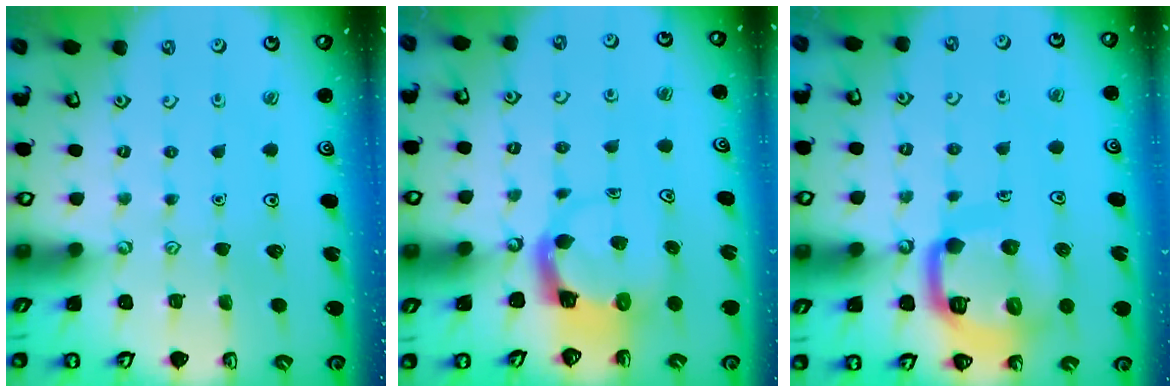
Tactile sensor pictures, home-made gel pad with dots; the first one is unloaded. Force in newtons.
{"total": 3.7, "press": 3.6, "slide": 0.7}
{"total": 16.6, "press": 16.5, "slide": 1.6}